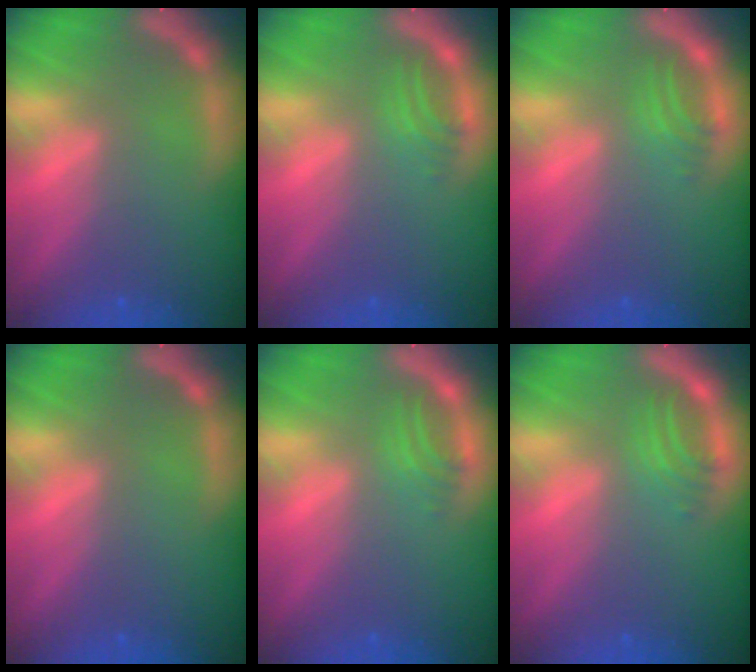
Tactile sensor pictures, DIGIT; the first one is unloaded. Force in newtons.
{"total": 2.0}
{"total": 2.0}
{"total": 0.0}
{"total": 2.0}
{"total": 2.5}